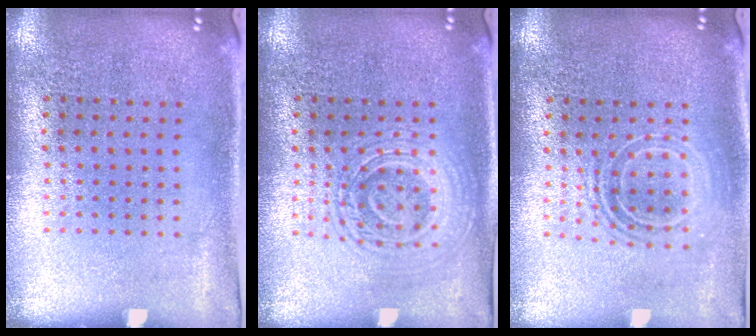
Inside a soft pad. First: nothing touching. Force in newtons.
{"total": 2.9, "press": 2.8, "slide": 0.5}
{"total": 1.8, "press": 1.3, "slide": 1.1}